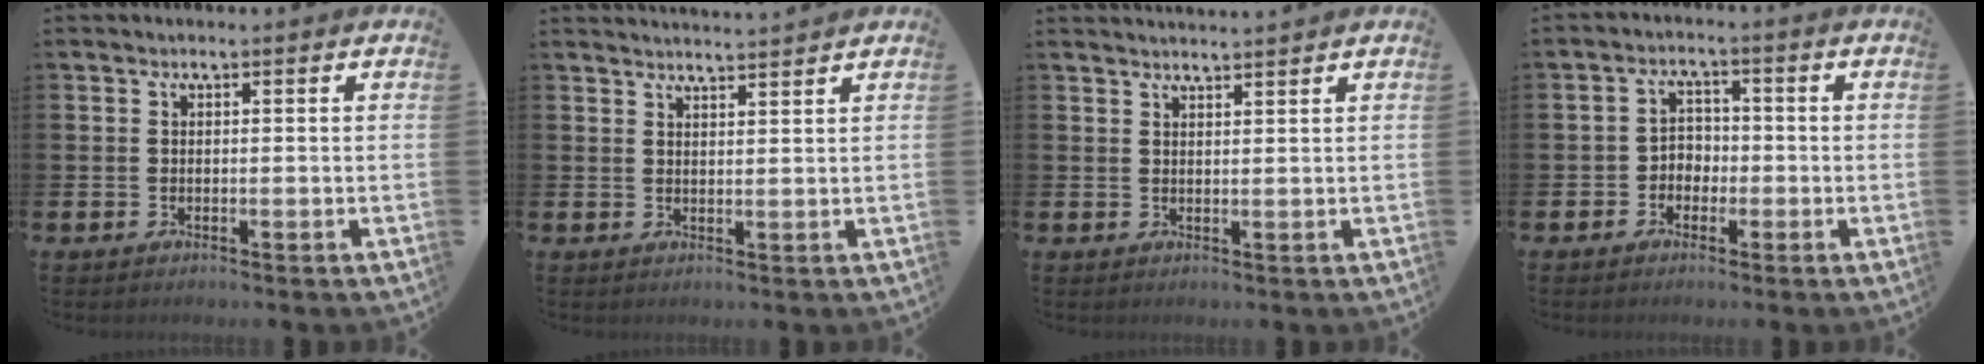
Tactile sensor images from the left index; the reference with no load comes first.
{"total": 2.7, "force": [2.6, -0.3, 0.0], "torque": [0.007, -0.020, 0.046]}
{"total": 2.0, "force": [1.9, -0.3, -0.1], "torque": [0.003, -0.011, 0.035]}
{"total": 2.7, "force": [-1.5, 2.1, 0.8], "torque": [-0.021, 0.007, -0.035]}